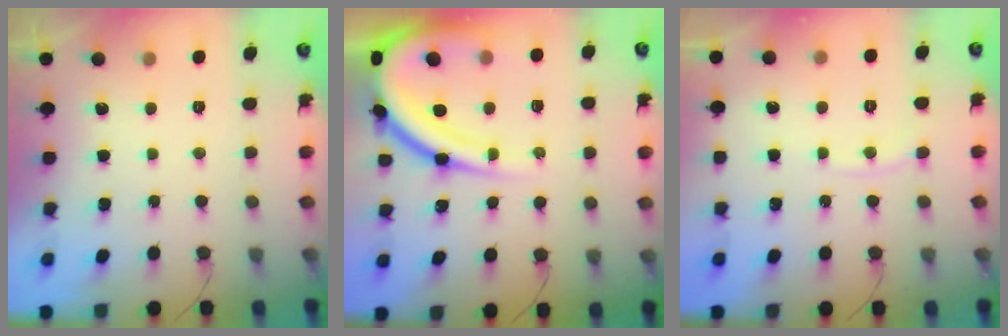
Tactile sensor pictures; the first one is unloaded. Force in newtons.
{"total": 19.0, "press": 19.0, "slide": 1.5}
{"total": 4.6, "press": 4.5, "slide": 0.5}